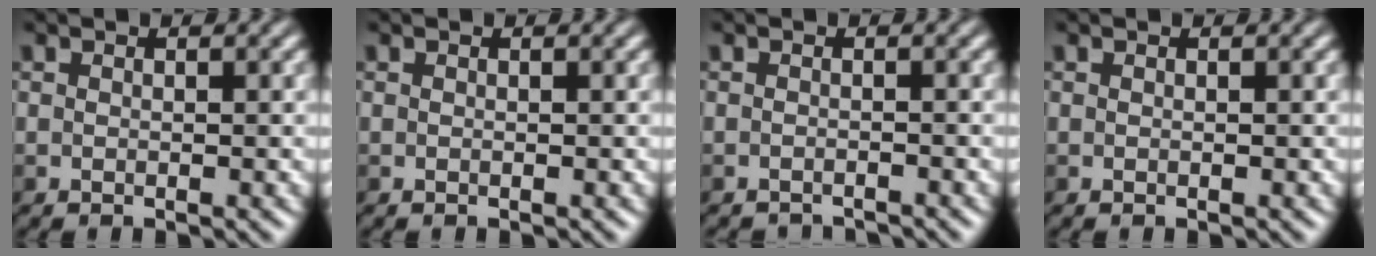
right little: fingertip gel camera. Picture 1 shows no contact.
{"total": 0.0}
{"total": 2.4, "force": [-2.4, 0.2, 0.2], "torque": [0.004, -0.008, -0.034]}
{"total": 0.0}